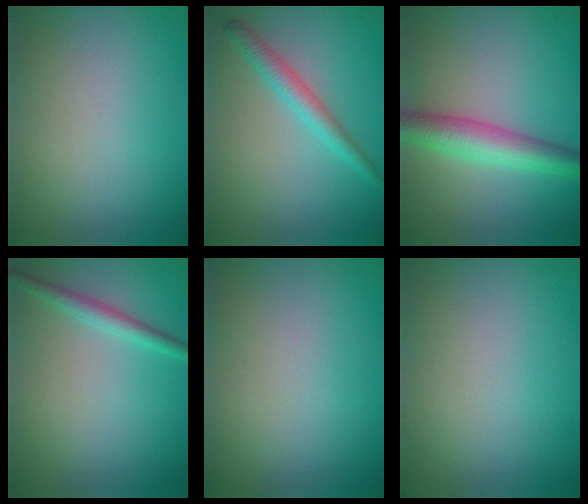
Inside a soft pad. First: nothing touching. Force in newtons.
{"total": 2.5, "press": 2.5, "slide": 0.0}
{"total": 4.7, "press": 4.7, "slide": 0.1}
{"total": 1.9, "press": 1.9, "slide": 0.2}
{"total": 0.0}
{"total": 0.0}